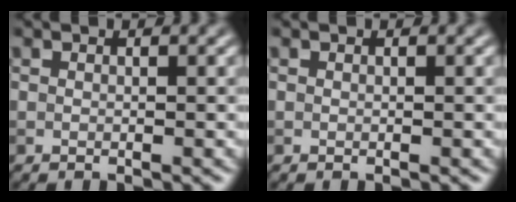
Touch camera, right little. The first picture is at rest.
{"total": 0.0}